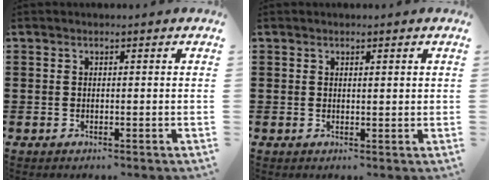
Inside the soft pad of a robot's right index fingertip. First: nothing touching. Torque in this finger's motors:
{"motor_torque": [-0.14, 0.25, 0.01, -0.01]}